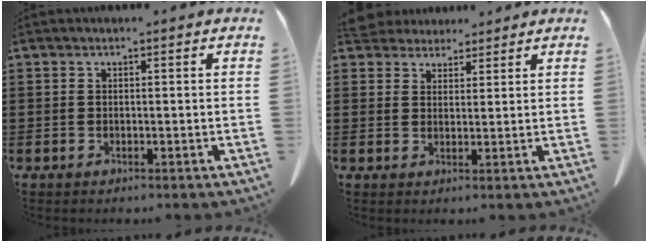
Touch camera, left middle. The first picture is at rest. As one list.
[{"total": 3.6, "force": [3.3, 1.2, 0.0], "torque": [-0.013, -0.005, 0.065]}]